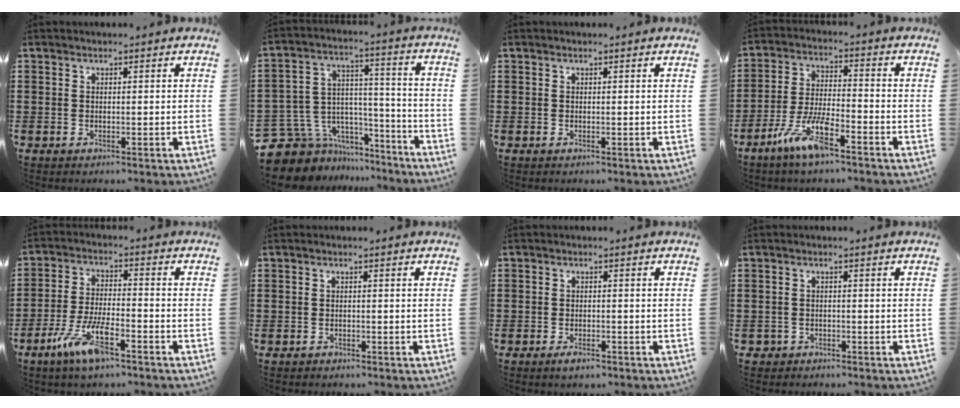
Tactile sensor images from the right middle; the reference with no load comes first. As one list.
[{"total": 8.8, "force": [-6.4, 5.9, 1.1], "torque": [-0.060, -0.003, -0.120]}, {"total": 0.0}, {"total": 8.4, "force": [-5.4, 1.8, 6.2], "torque": [-0.144, -0.007, -0.104]}, {"total": 8.9, "force": [-5.0, 2.6, 7.0], "torque": [-0.155, -0.005, -0.094]}, {"total": 0.9, "force": [-0.8, 0.4, 0.0], "torque": [-0.002, 0.003, -0.019]}, {"total": 1.7, "force": [-1.4, 0.7, 0.7], "torque": [-0.017, 0.000, -0.028]}, {"total": 1.4, "force": [-1.2, 0.8, -0.1], "torque": [-0.003, 0.002, -0.029]}]